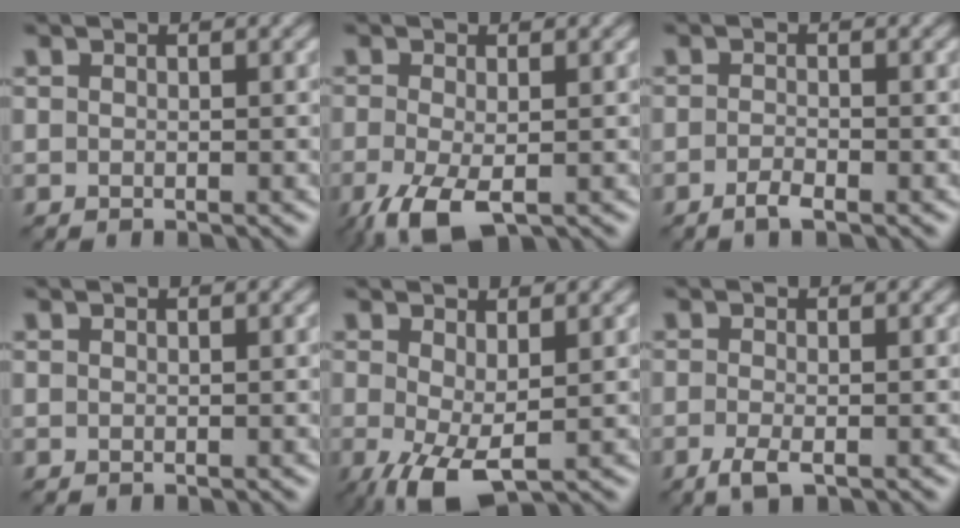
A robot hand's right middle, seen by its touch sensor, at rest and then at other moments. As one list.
[{"total": 5.3, "force": [-2.6, 2.3, 4.0], "torque": [-0.100, -0.012, -0.043]}, {"total": 1.6, "force": [-1.3, 0.2, 1.0], "torque": [-0.022, 0.004, -0.021]}, {"total": 0.0}, {"total": 4.7, "force": [-1.4, 2.1, 3.9], "torque": [-0.100, -0.011, -0.016]}, {"total": 2.1, "force": [-1.3, 0.6, 1.5], "torque": [-0.033, 0.001, -0.022]}]